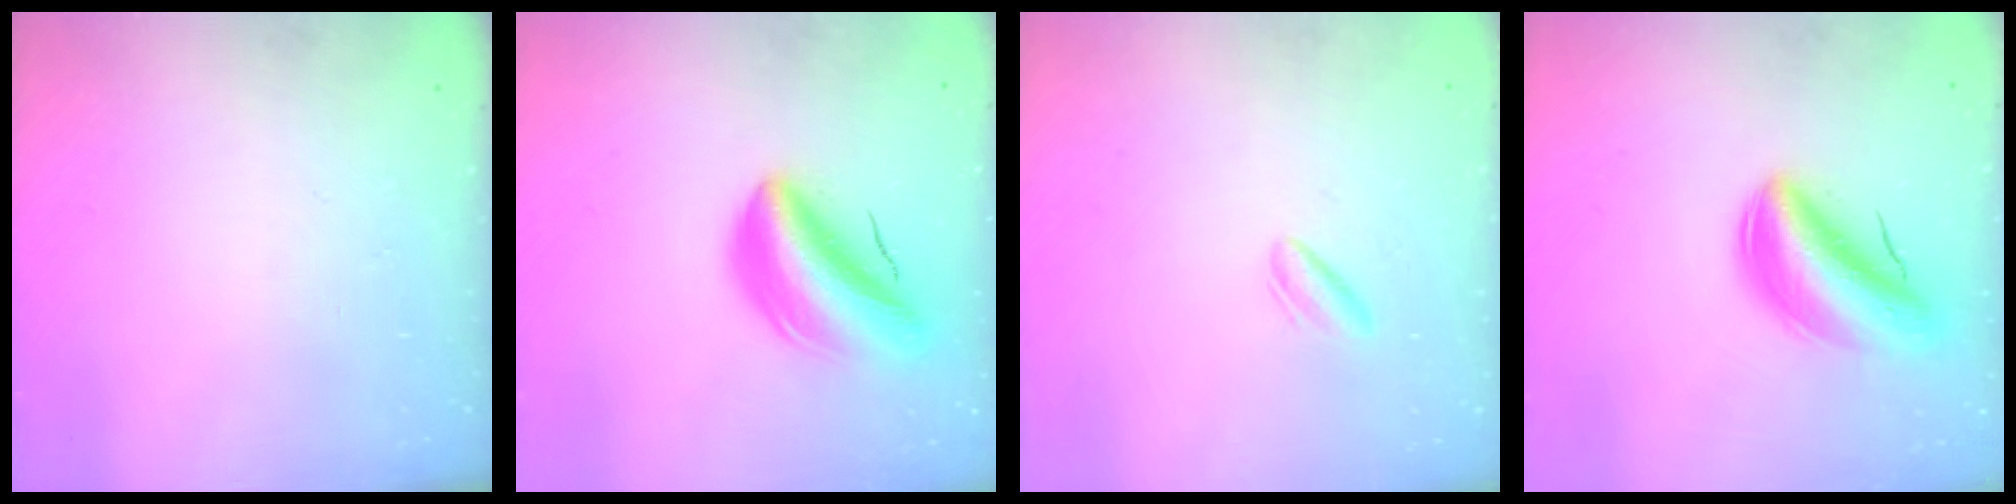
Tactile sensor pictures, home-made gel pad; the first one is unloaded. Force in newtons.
{"total": 10.9, "press": 10.4, "slide": 3.5}
{"total": 2.8, "press": 2.5, "slide": 1.3}
{"total": 8.9, "press": 8.4, "slide": 3.0}